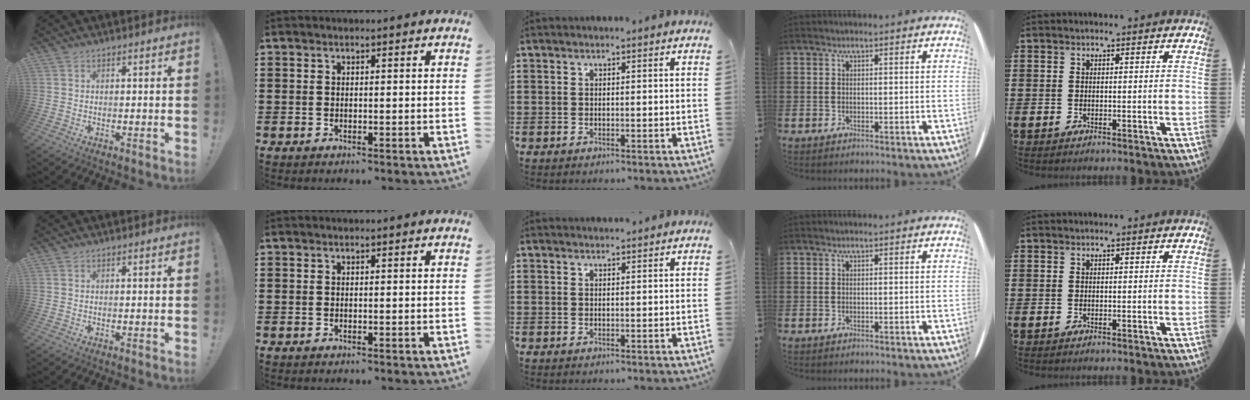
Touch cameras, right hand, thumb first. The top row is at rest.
{"middle": {"total": 0.8, "force": [0.8, 0.0, 0.0], "torque": [-0.003, -0.003, 0.016]}}